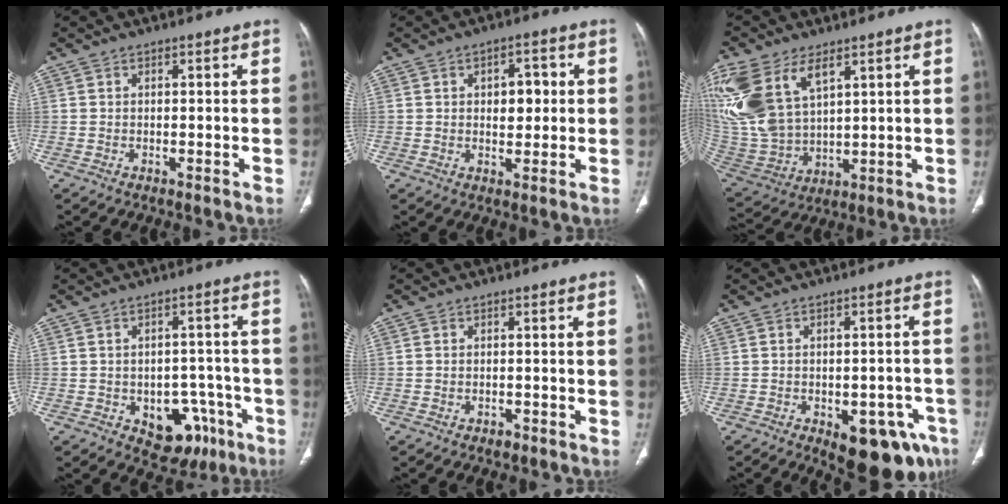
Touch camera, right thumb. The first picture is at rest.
{"total": 5.8, "force": [1.0, 3.5, 4.5], "torque": [-0.042, 0.001, 0.014]}
{"total": 21.4, "force": [9.9, 12.2, 14.5], "torque": [-0.338, -0.014, 0.210]}
{"total": 10.7, "force": [-4.8, 7.3, 6.1], "torque": [-0.039, 0.037, -0.051]}
{"total": 1.3, "force": [-0.8, 0.9, 0.6], "torque": [-0.009, 0.004, -0.008]}
{"total": 13.4, "force": [-6.9, 6.4, 9.6], "torque": [-0.081, 0.028, -0.077]}